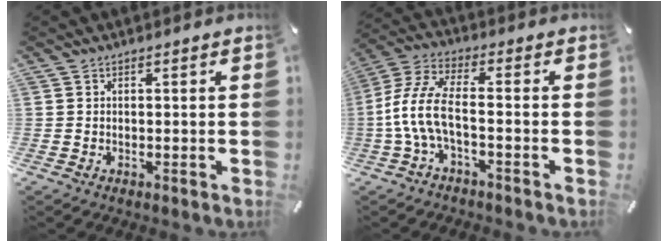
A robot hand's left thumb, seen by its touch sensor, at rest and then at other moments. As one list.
[{"total": 9.7, "force": [-2.5, 3.6, 8.6], "torque": [-0.189, -0.011, -0.047]}]